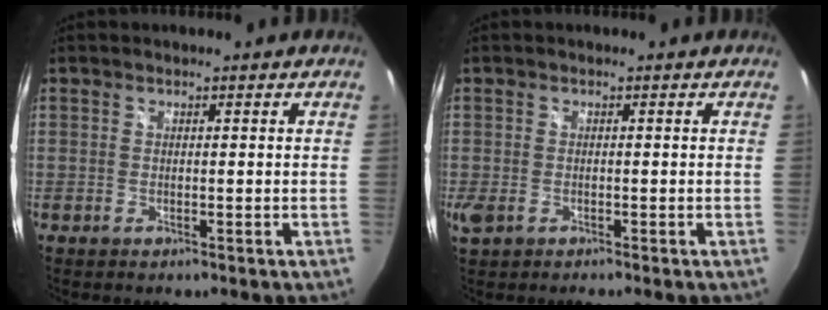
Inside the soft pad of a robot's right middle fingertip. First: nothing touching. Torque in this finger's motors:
{"motor_torque": [0.81, -0.61, 0.30, 0.08]}